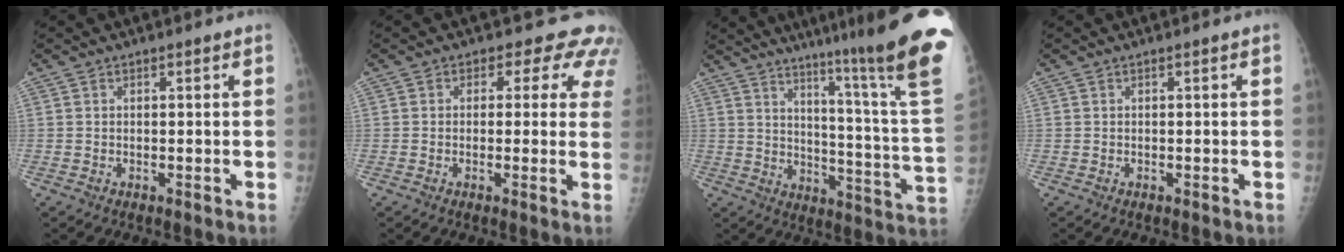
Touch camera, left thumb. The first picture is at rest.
{"total": 7.9, "force": [5.3, 4.9, 3.2], "torque": [0.010, -0.012, 0.036]}
{"total": 27.0, "force": [19.2, 0.0, 19.0], "torque": [-0.238, -0.140, 0.259]}
{"total": 0.0}